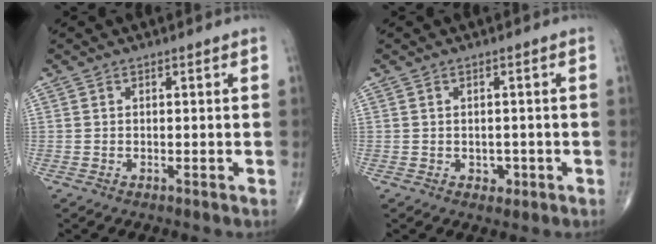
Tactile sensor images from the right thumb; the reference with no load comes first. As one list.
[{"total": 1.9, "force": [-0.6, 1.5, 0.9], "torque": [-0.005, 0.002, -0.004]}]